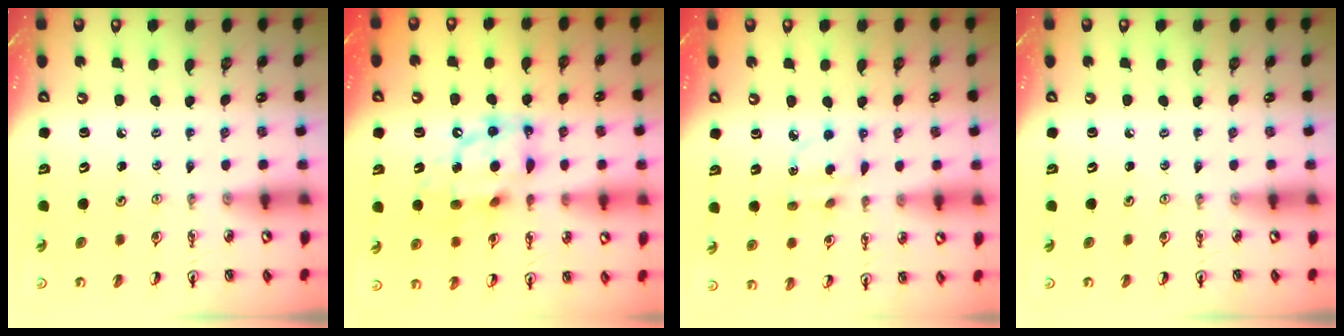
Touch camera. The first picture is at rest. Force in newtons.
{"total": 12.7, "press": 12.7, "slide": 1.2}
{"total": 2.9, "press": 2.9, "slide": 0.0}
{"total": 0.0}